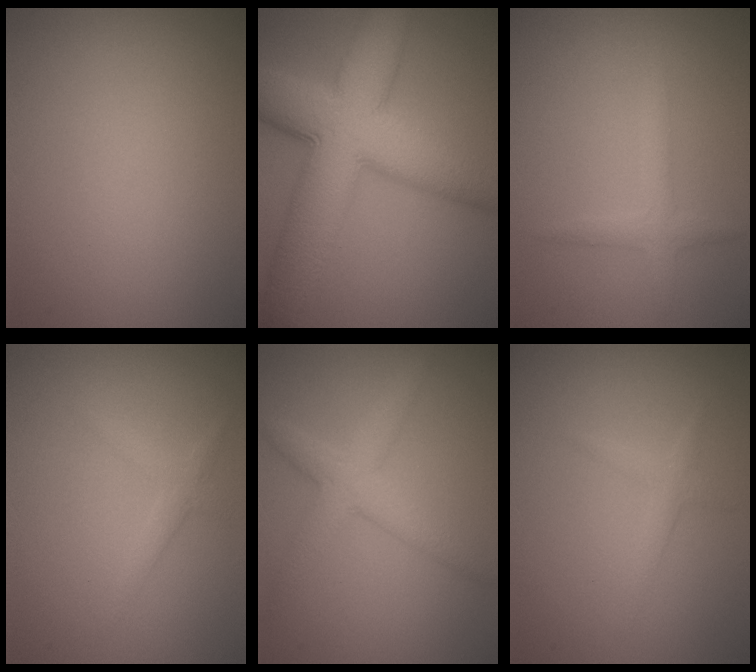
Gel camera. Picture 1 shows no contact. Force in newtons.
{"total": 12.4, "press": 12.4, "slide": 0.3}
{"total": 2.0, "press": 2.0, "slide": 0.1}
{"total": 1.5, "press": 1.5, "slide": 0.1}
{"total": 3.9, "press": 3.9, "slide": 0.2}
{"total": 1.2, "press": 1.2, "slide": 0.1}